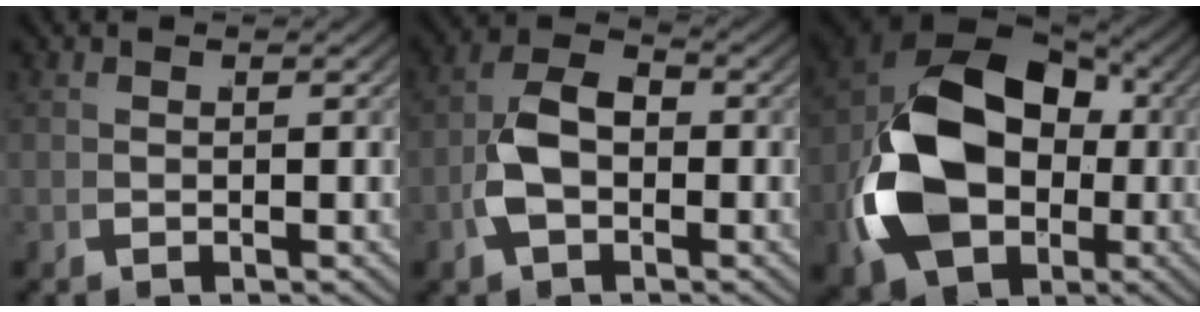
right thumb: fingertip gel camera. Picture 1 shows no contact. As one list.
[{"total": 5.2, "force": [-0.3, 3.3, 3.9], "torque": [-0.085, -0.002, -0.005]}, {"total": 17.4, "force": [-0.7, 12.2, 12.4], "torque": [-0.289, -0.039, 0.008]}]